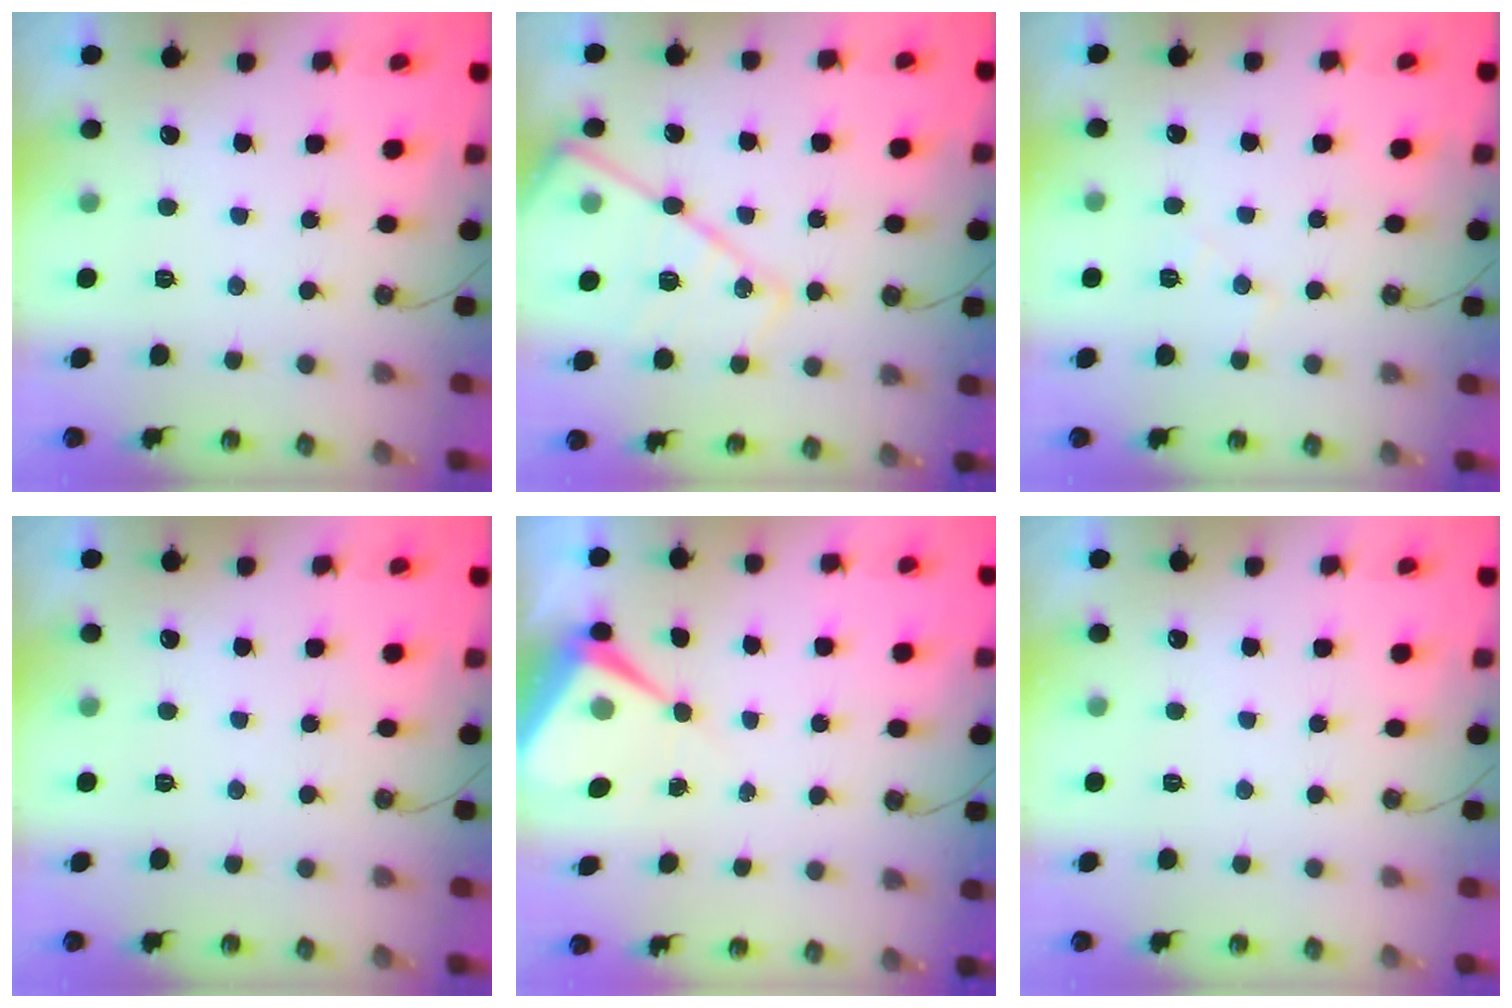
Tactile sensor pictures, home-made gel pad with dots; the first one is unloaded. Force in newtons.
{"total": 16.7, "press": 16.7, "slide": 1.3}
{"total": 7.0, "press": 6.9, "slide": 0.9}
{"total": 0.0}
{"total": 7.6, "press": 7.6, "slide": 0.8}
{"total": 0.0}